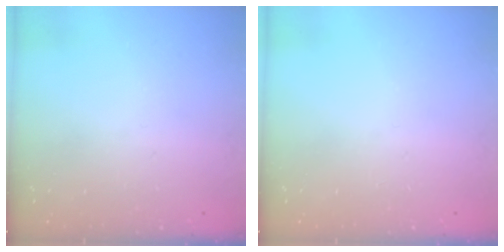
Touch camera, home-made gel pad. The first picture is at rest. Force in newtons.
{"total": 0.0}